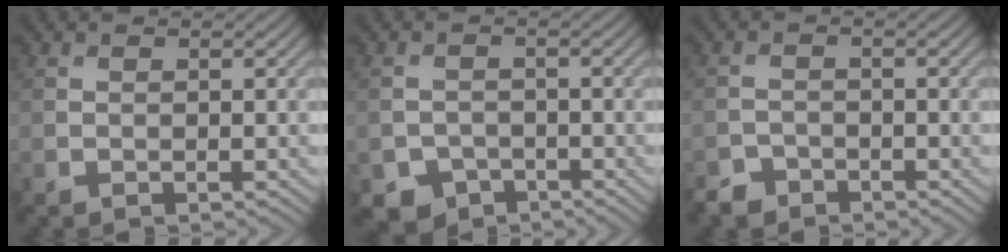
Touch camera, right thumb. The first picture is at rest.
{"total": 3.9, "force": [-2.8, 2.5, 1.0], "torque": [-0.019, -0.007, -0.051]}
{"total": 2.3, "force": [-2.0, 1.2, 0.4], "torque": [-0.006, -0.001, -0.044]}